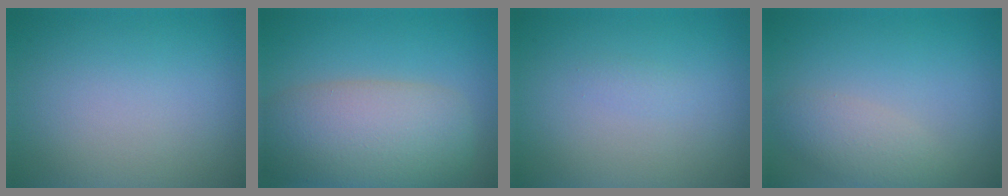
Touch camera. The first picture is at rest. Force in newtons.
{"total": 8.8, "press": 8.8, "slide": 0.4}
{"total": 0.6, "press": 0.6, "slide": 0.0}
{"total": 2.7, "press": 2.7, "slide": 0.2}